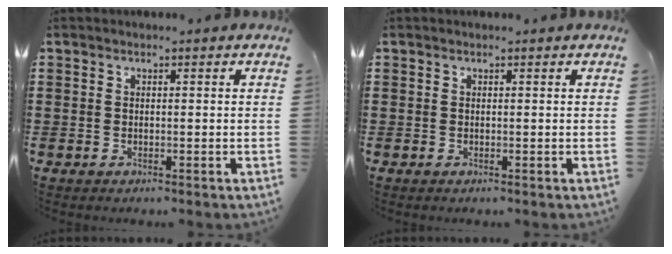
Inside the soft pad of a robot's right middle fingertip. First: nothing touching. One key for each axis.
{"total": 0.0}